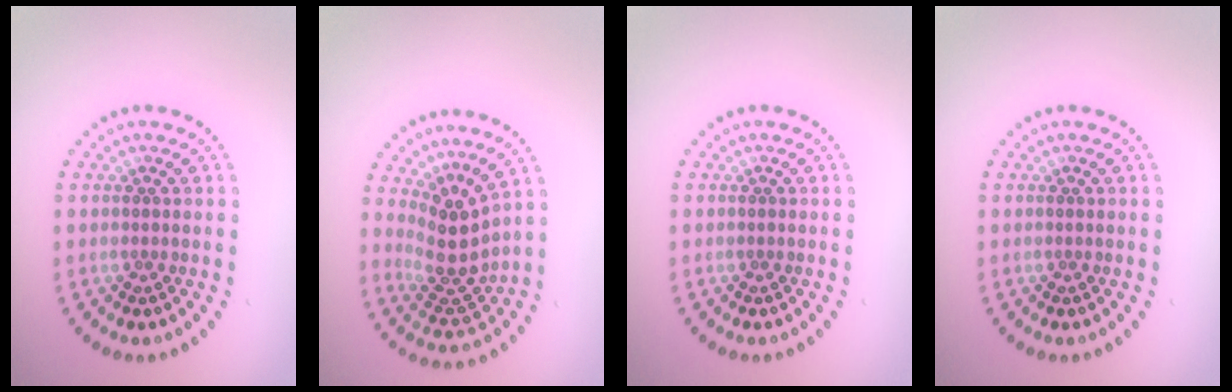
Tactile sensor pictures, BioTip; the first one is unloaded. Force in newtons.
{"total": 3.8, "press": 2.9, "slide": 2.4}
{"total": 0.0}
{"total": 0.0}